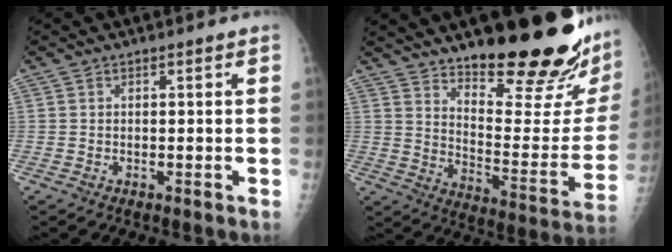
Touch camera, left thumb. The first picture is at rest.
{"total": 26.0, "force": [19.5, 6.1, 16.1], "torque": [-0.199, -0.137, 0.279]}